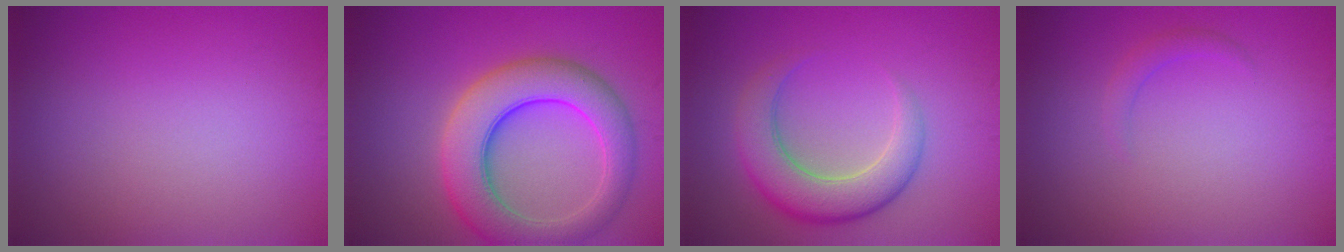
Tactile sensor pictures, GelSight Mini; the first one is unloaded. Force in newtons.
{"total": 8.0, "press": 8.0, "slide": 0.4}
{"total": 5.5, "press": 5.5, "slide": 0.4}
{"total": 1.1, "press": 1.1, "slide": 0.2}